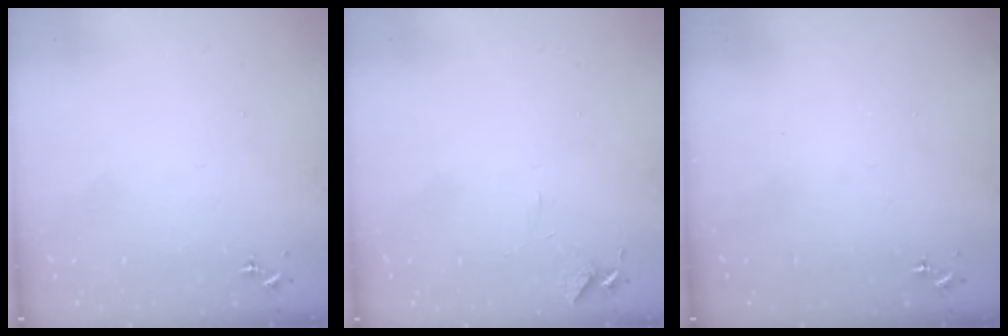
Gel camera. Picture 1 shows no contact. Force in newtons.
{"total": 6.0, "press": 5.9, "slide": 0.6}
{"total": 0.0}